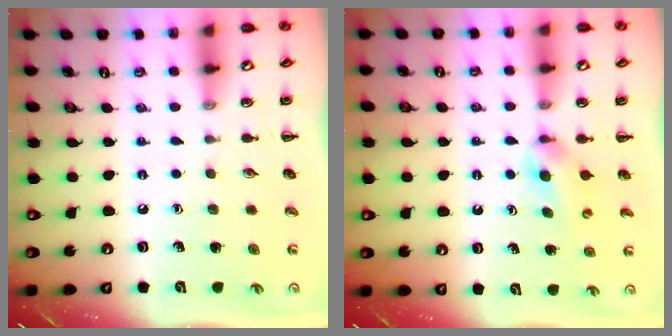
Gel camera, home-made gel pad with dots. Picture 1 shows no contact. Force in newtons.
{"total": 3.9, "press": 3.7, "slide": 1.4}